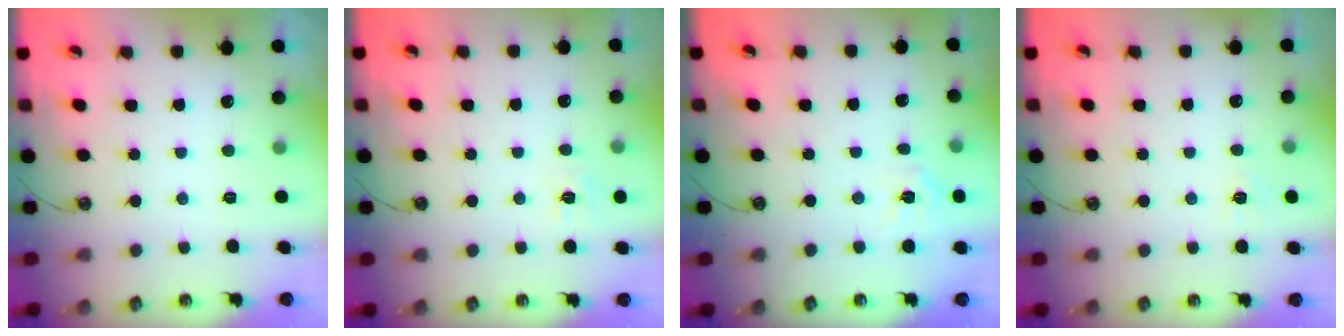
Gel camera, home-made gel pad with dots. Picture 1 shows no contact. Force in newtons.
{"total": 5.6, "press": 5.6, "slide": 0.6}
{"total": 5.9, "press": 5.9, "slide": 0.5}
{"total": 6.3, "press": 6.3, "slide": 0.6}